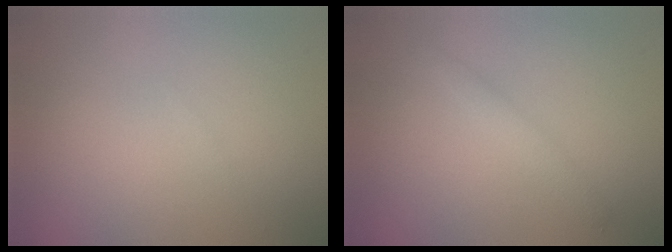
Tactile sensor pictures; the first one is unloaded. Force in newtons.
{"total": 1.5, "press": 1.5, "slide": 0.1}